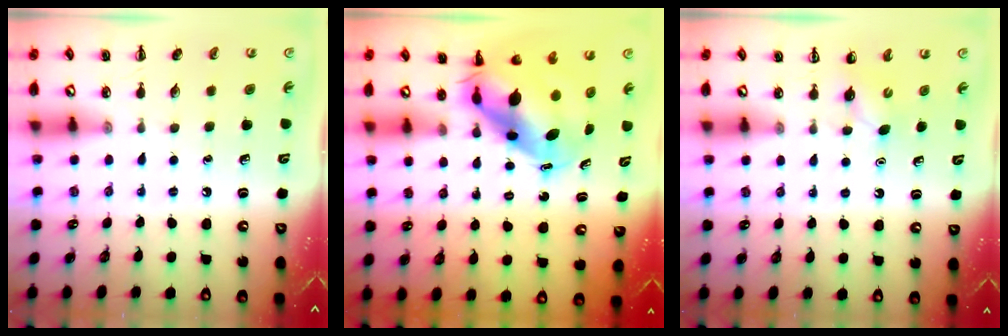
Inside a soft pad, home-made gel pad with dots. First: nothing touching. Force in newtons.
{"total": 8.7, "press": 8.4, "slide": 2.2}
{"total": 2.3, "press": 2.2, "slide": 0.7}